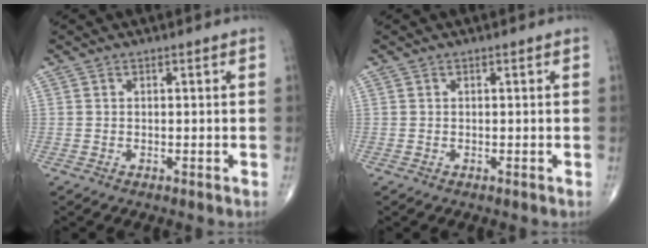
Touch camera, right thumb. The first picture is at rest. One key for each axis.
{"total": 0.0}